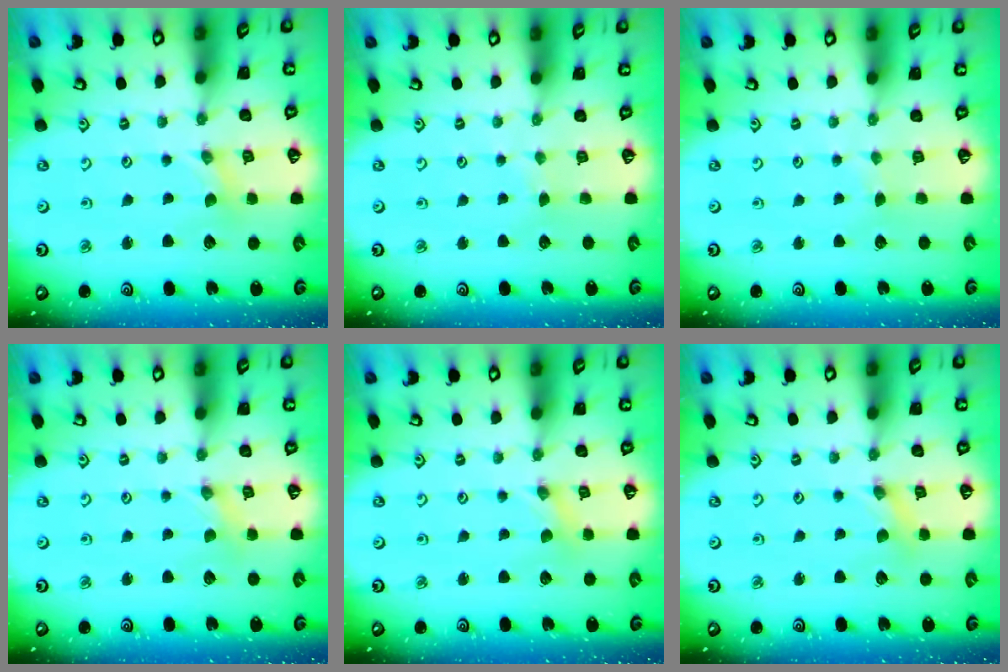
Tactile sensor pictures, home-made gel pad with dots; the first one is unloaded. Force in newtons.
{"total": 1.1, "press": 1.1, "slide": 0.2}
{"total": 1.1, "press": 1.1, "slide": 0.2}
{"total": 0.0}
{"total": 0.0}
{"total": 0.8, "press": 0.8, "slide": 0.2}